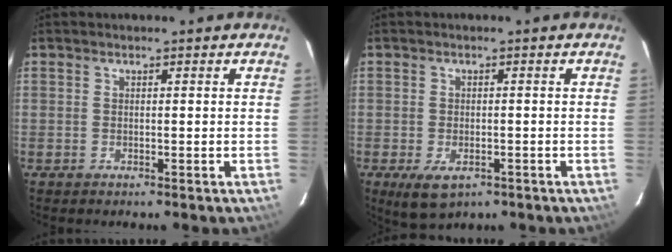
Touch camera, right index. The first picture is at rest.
{"total": 5.7, "force": [-2.9, 3.2, 3.7], "torque": [-0.076, -0.022, -0.042]}